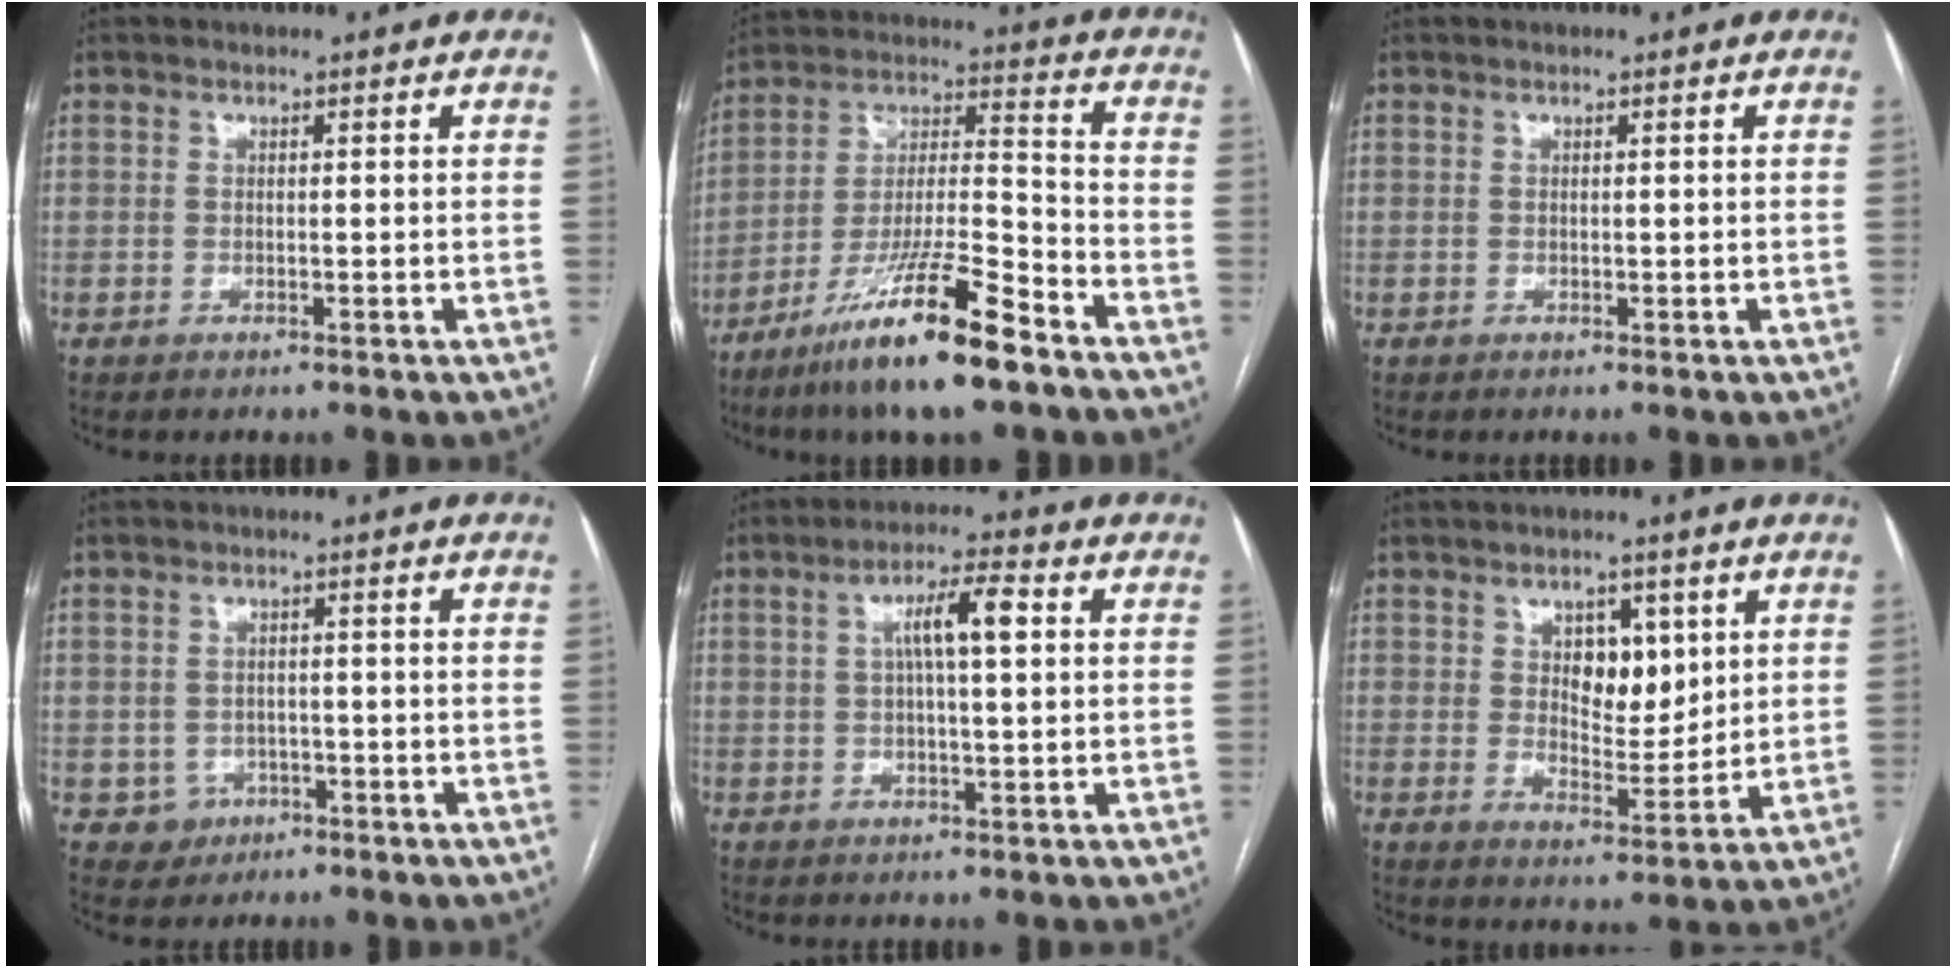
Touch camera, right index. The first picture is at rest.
{"total": 17.0, "force": [-11.2, 1.3, 12.7], "torque": [-0.258, -0.028, -0.204]}
{"total": 0.0}
{"total": 3.5, "force": [-1.3, 3.2, 0.1], "torque": [0.007, 0.012, -0.015]}
{"total": 6.5, "force": [1.4, 0.9, 6.3], "torque": [-0.114, 0.017, 0.023]}
{"total": 6.9, "force": [2.6, 3.7, 5.3], "torque": [-0.077, 0.001, 0.049]}